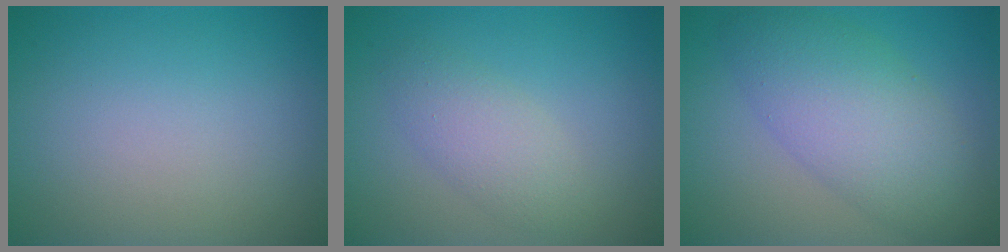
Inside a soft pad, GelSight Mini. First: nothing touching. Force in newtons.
{"total": 2.8, "press": 2.8, "slide": 0.2}
{"total": 6.8, "press": 6.8, "slide": 0.2}